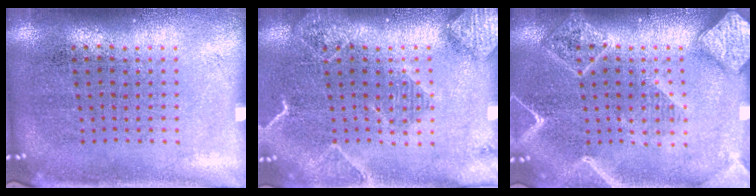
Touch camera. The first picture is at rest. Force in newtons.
{"total": 2.2, "press": 2.1, "slide": 0.8}
{"total": 2.3, "press": 2.2, "slide": 0.3}